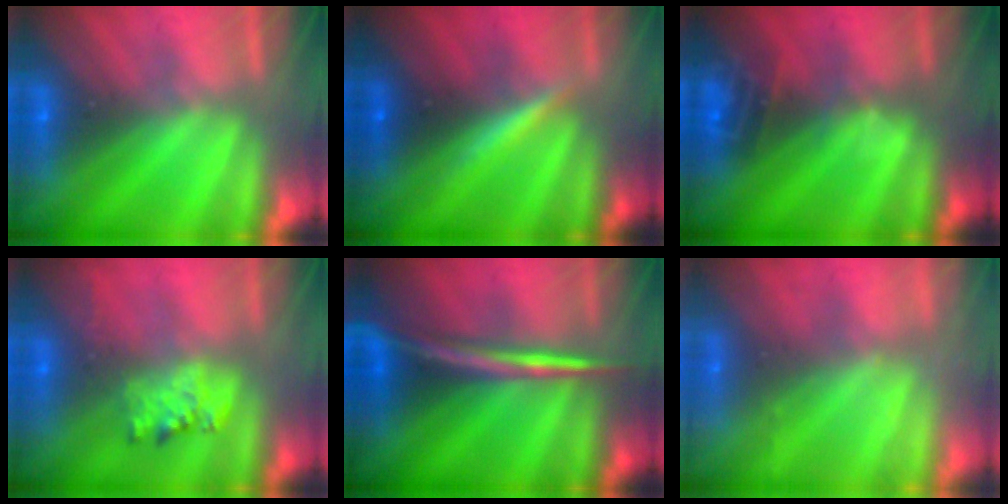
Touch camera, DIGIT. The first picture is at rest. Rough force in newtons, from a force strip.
{"total": 3.6}
{"total": 2.8}
{"total": 2.2}
{"total": 2.9}
{"total": 2.3}